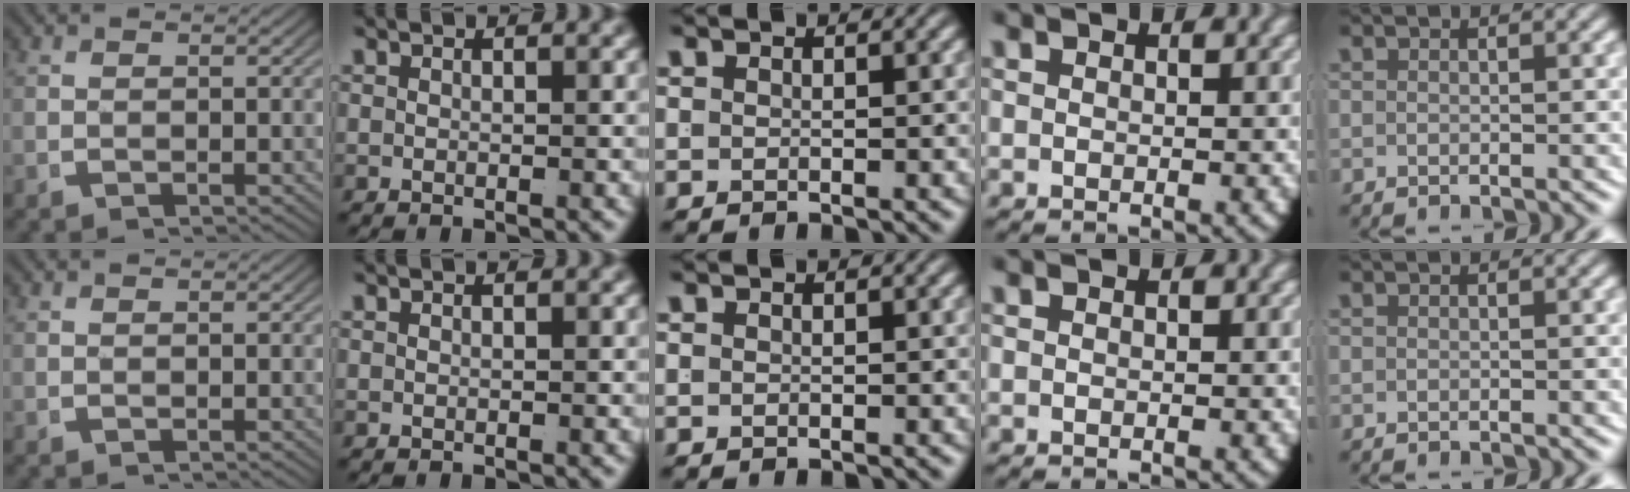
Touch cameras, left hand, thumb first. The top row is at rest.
{}